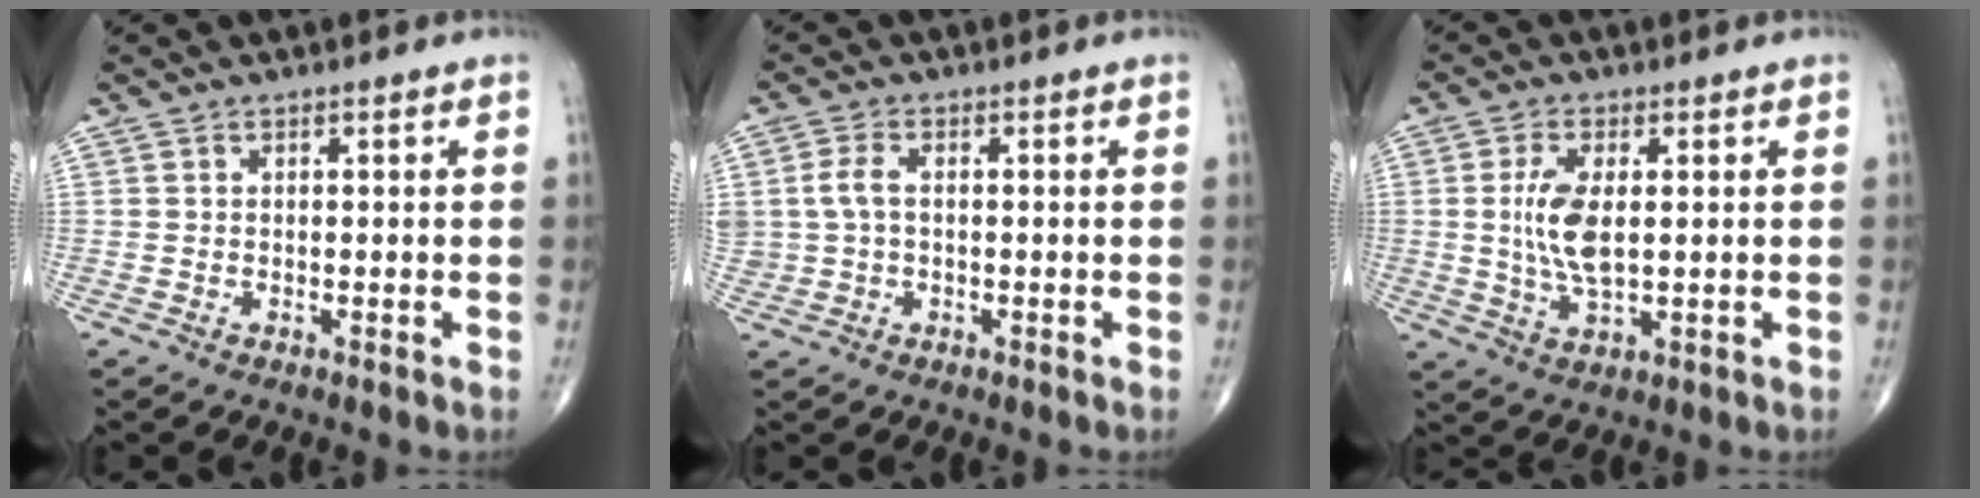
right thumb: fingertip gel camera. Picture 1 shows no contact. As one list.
[{"total": 4.1, "force": [0.3, 2.6, 3.1], "torque": [-0.070, 0.006, 0.005]}, {"total": 7.8, "force": [0.7, 3.4, 7.0], "torque": [-0.147, -0.009, 0.017]}]